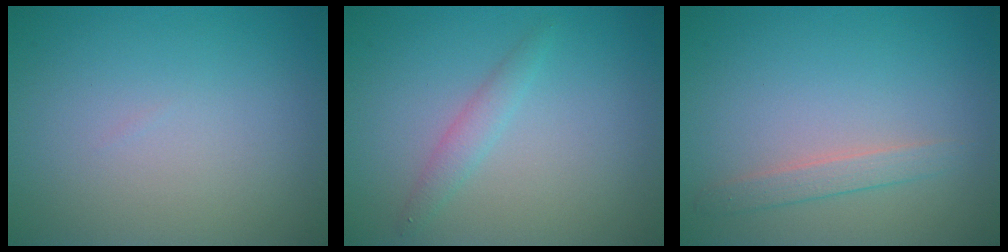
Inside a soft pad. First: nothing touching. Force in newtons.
{"total": 1.5, "press": 1.5, "slide": 0.0}
{"total": 1.6, "press": 1.6, "slide": 0.0}